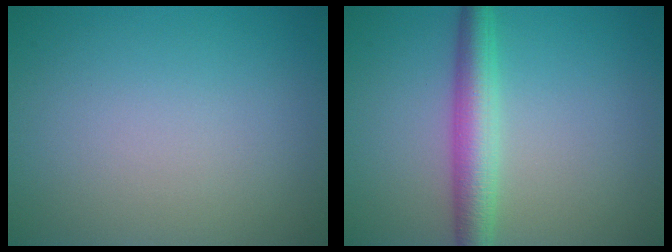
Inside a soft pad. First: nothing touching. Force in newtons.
{"total": 4.3, "press": 4.3, "slide": 0.1}